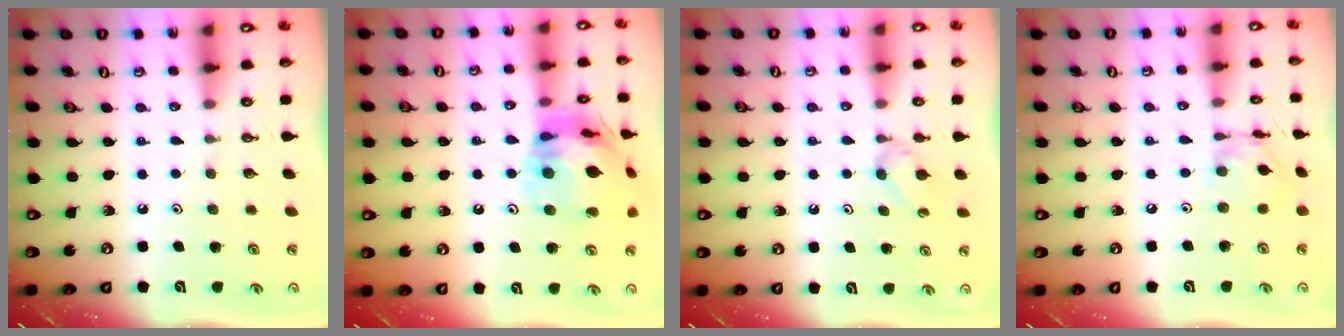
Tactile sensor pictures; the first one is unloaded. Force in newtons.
{"total": 20.5, "press": 20.4, "slide": 2.3}
{"total": 4.3, "press": 4.3, "slide": 0.7}
{"total": 7.7, "press": 7.6, "slide": 0.4}